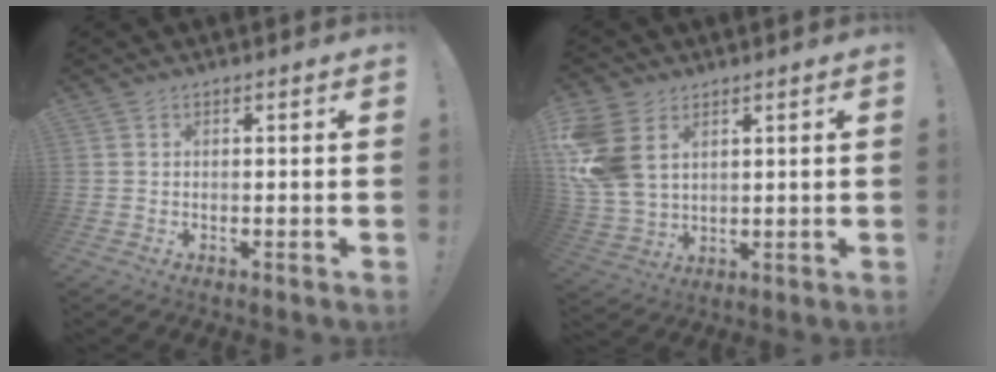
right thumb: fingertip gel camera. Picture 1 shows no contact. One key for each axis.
{"total": 13.5, "fx": 4.1, "fy": 9.9, "fz": 8.2, "tx": -0.165, "ty": -0.015, "tz": 0.084}